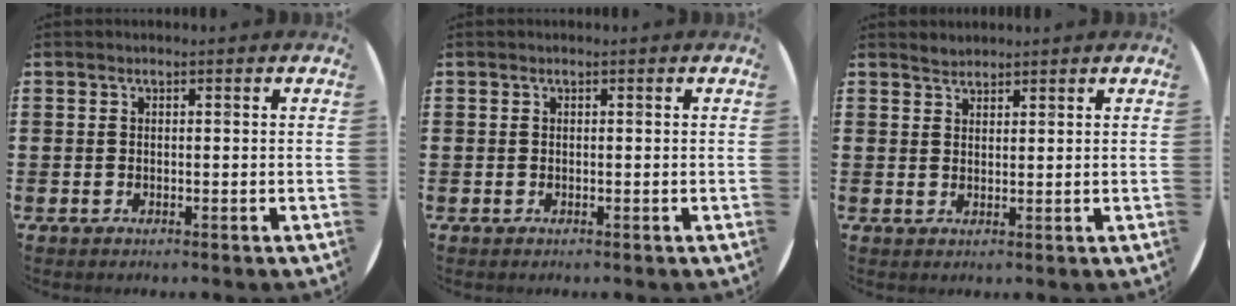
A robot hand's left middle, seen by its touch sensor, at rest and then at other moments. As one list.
[{"total": 0.0}, {"total": 1.6, "force": [1.6, 0.4, -0.1], "torque": [0.000, 0.003, 0.031]}]